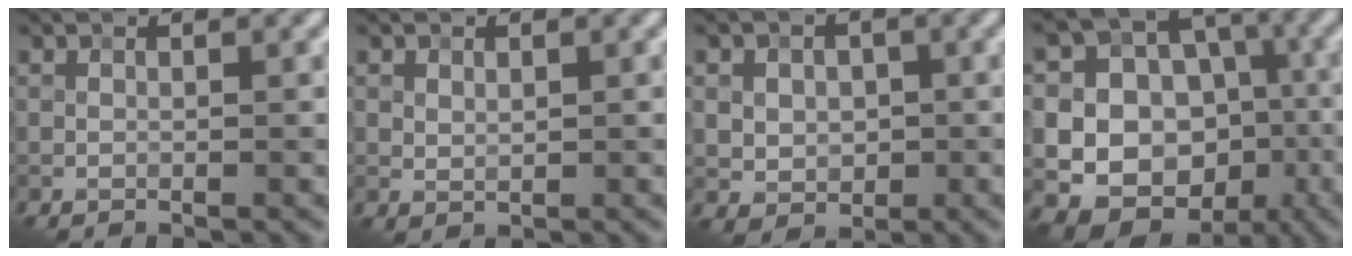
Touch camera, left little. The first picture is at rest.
{"total": 1.1, "force": [0.3, 0.8, 0.6], "torque": [-0.012, -0.002, 0.009]}
{"total": 4.2, "force": [0.3, 3.5, 2.3], "torque": [-0.034, 0.013, -0.004]}
{"total": 14.8, "force": [-3.1, 13.5, 5.1], "torque": [-0.097, 0.009, -0.056]}